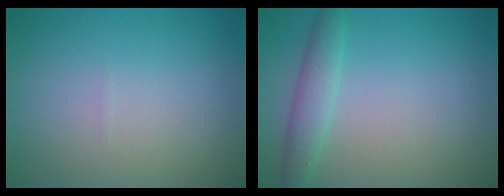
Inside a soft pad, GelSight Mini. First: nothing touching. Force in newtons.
{"total": 1.9, "press": 1.9, "slide": 0.1}